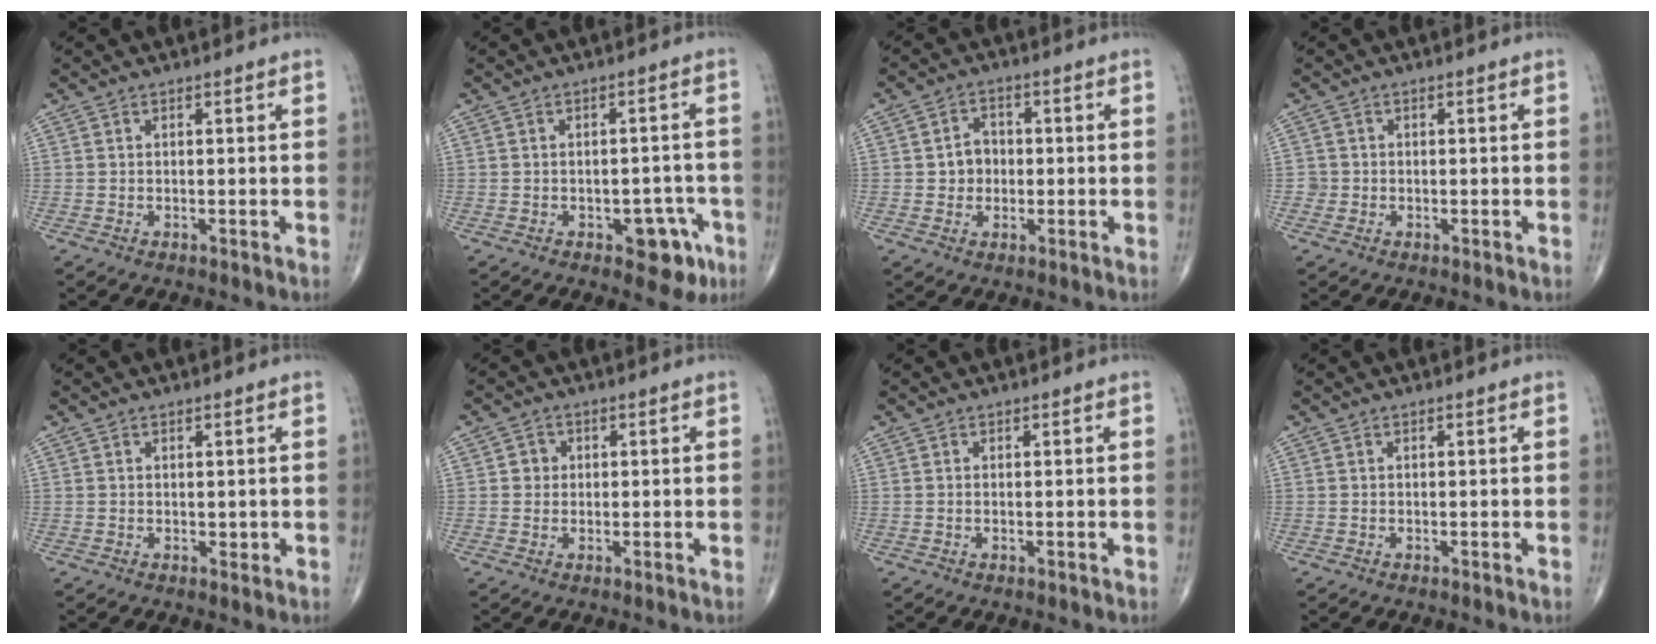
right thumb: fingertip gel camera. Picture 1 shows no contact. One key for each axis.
{"total": 6.9, "fx": -3.2, "fy": 3.7, "fz": 4.8, "tx": -0.030, "ty": 0.022, "tz": -0.034}
{"total": 4.4, "fx": -0.2, "fy": 3.9, "fz": 2.1, "tx": -0.011, "ty": 0.010, "tz": -0.008}
{"total": 1.4, "fx": -0.3, "fy": 1.4, "fz": -0.1, "tx": 0.012, "ty": 0.007, "tz": -0.008}
{"total": 0.8, "fx": 0.3, "fy": 0.6, "fz": 0.4, "tx": -0.002, "ty": -0.003, "tz": 0.005}
{"total": 2.3, "fx": 0.3, "fy": 2.2, "fz": 0.7, "tx": 0.004, "ty": 0.004, "tz": 0.001}
{"total": 0.0}
{"total": 0.0}